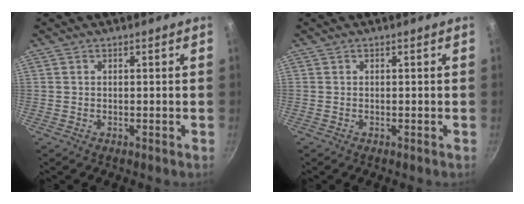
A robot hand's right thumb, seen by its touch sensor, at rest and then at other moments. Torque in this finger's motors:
{"motor_torque": [0.58, -0.22, 0.32, -0.06, 0.01]}